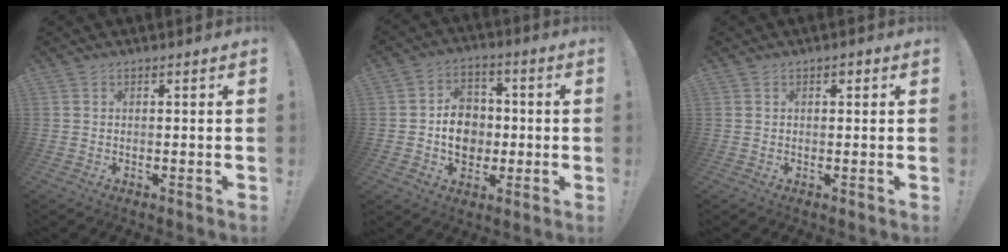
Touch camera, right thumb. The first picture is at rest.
{"total": 11.0, "force": [-1.3, 9.3, 5.7], "torque": [-0.079, 0.015, -0.019]}
{"total": 1.1, "force": [0.4, 0.8, 0.7], "torque": [-0.005, 0.001, 0.005]}